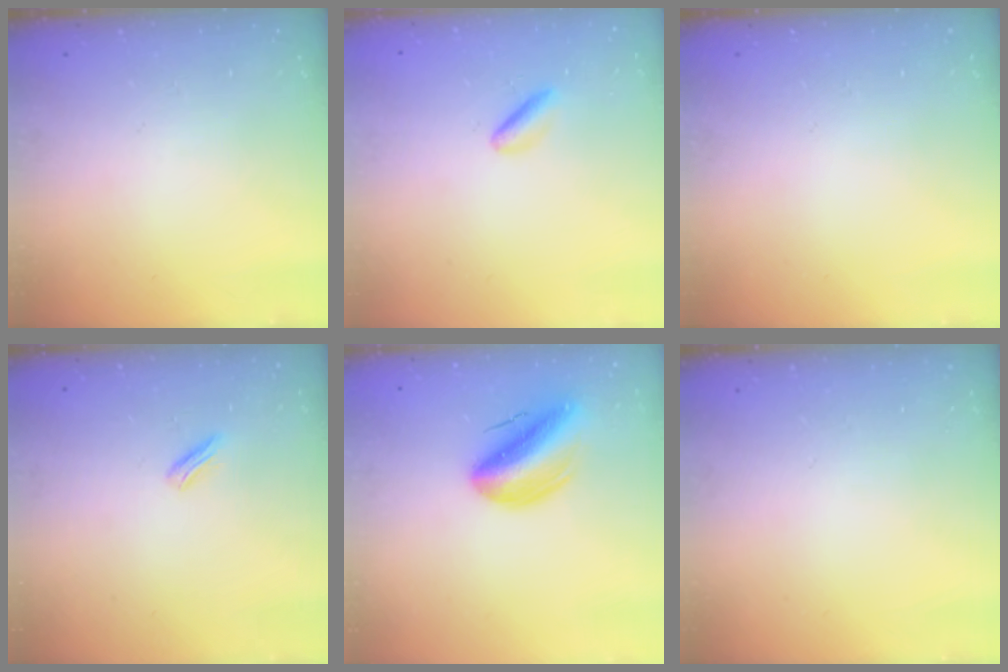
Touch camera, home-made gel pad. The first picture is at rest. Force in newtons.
{"total": 3.0, "press": 2.8, "slide": 1.0}
{"total": 0.0}
{"total": 2.3, "press": 2.2, "slide": 0.7}
{"total": 13.1, "press": 12.6, "slide": 3.7}
{"total": 0.0}